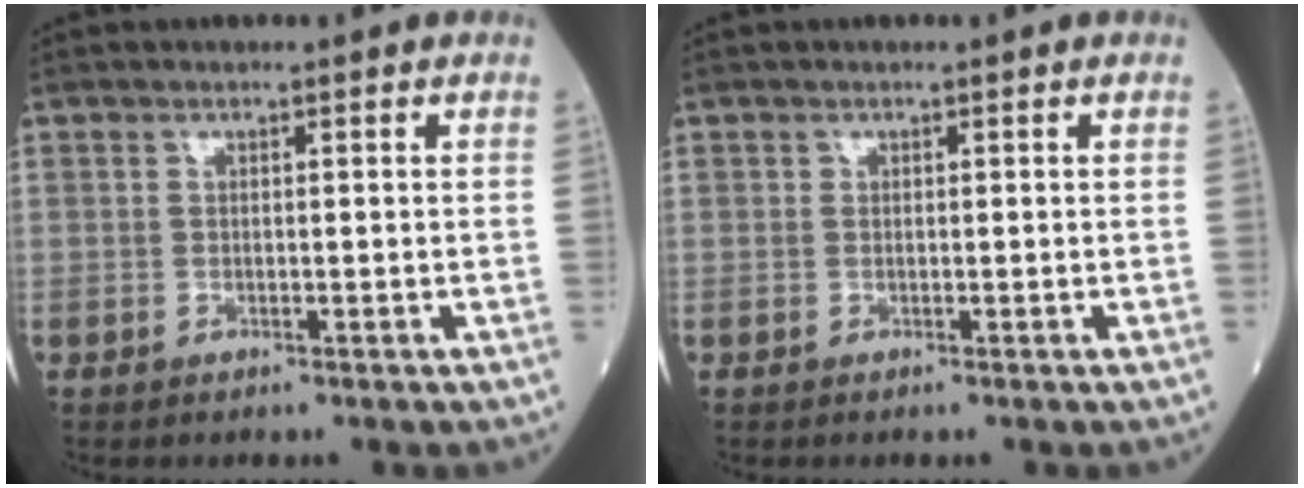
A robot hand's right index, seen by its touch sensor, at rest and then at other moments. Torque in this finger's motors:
{"motor_torque": [-0.01, 0.00, 0.00, 0.01]}